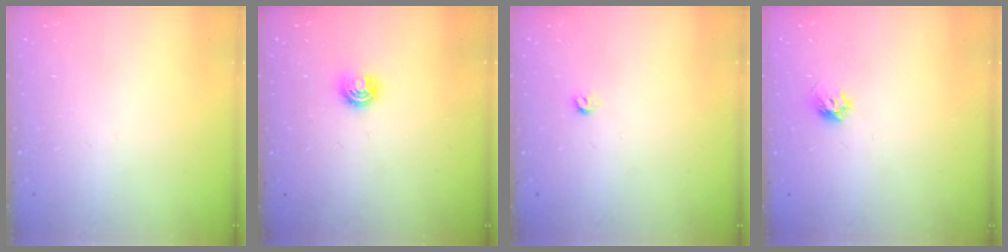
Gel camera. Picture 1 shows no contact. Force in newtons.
{"total": 5.7, "press": 5.7, "slide": 0.7}
{"total": 3.6, "press": 3.6, "slide": 0.8}
{"total": 4.9, "press": 4.8, "slide": 1.0}